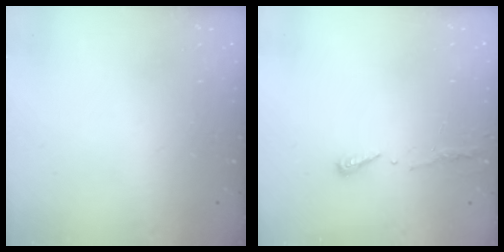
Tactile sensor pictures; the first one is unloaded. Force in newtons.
{"total": 3.5, "press": 3.4, "slide": 0.3}